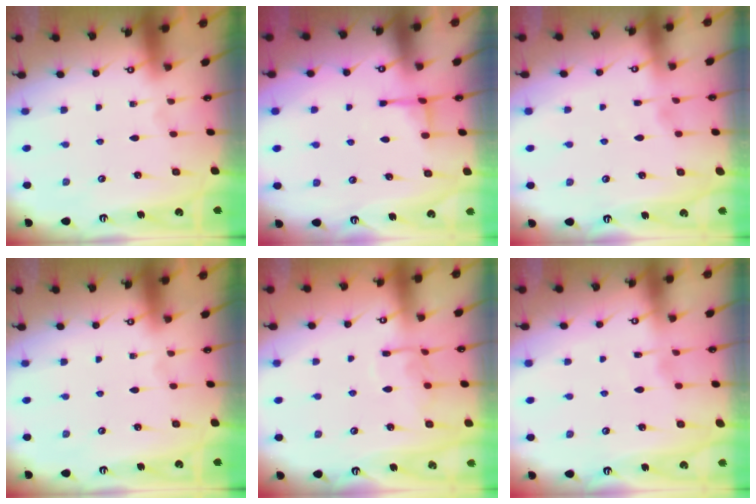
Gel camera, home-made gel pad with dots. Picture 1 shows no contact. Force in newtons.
{"total": 3.8, "press": 3.7, "slide": 0.9}
{"total": 1.9, "press": 1.9, "slide": 0.4}
{"total": 0.0}
{"total": 7.8, "press": 7.7, "slide": 0.6}
{"total": 3.2, "press": 3.2, "slide": 0.5}